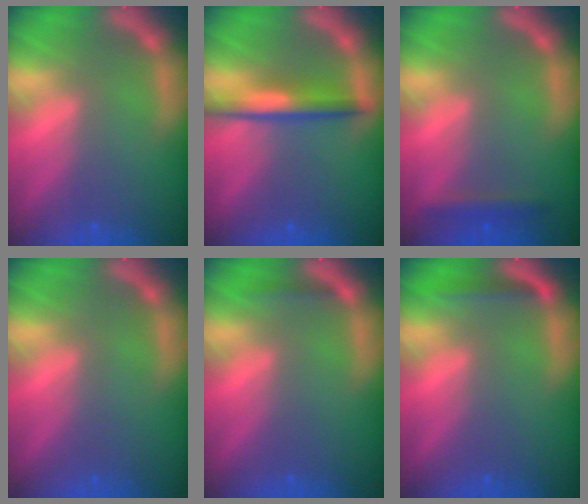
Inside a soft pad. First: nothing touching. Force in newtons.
{"total": 4.0}
{"total": 1.9}
{"total": 0.0}
{"total": 0.9}
{"total": 1.9}